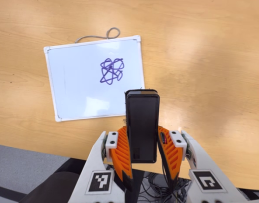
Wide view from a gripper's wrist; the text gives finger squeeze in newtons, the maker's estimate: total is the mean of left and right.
{"total": 6.7, "left": 4.8, "right": 8.7}